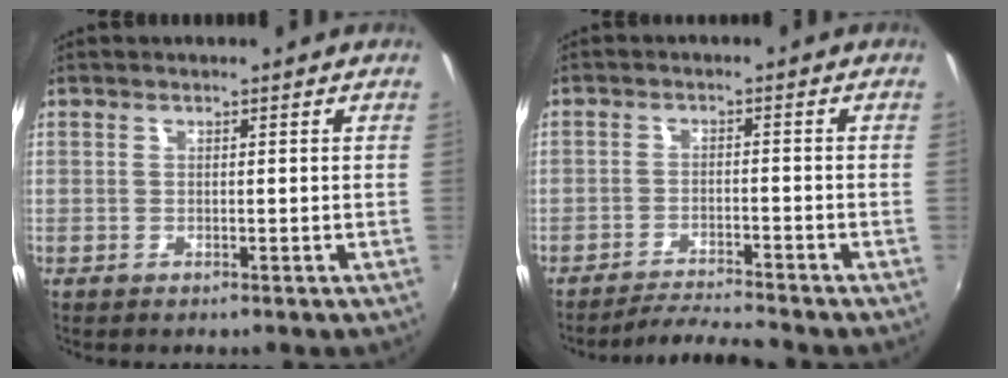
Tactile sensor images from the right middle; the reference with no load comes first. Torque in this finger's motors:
{"motor_torque": [0.72, -1.17, 0.00, 0.04]}